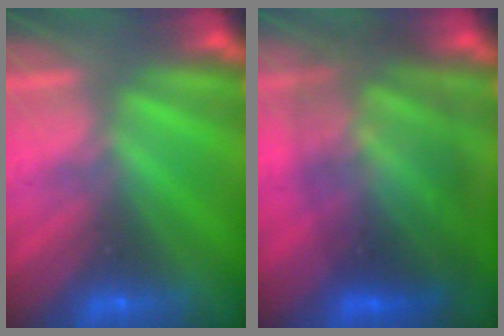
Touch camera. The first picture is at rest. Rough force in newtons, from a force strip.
{"total": 11.8}